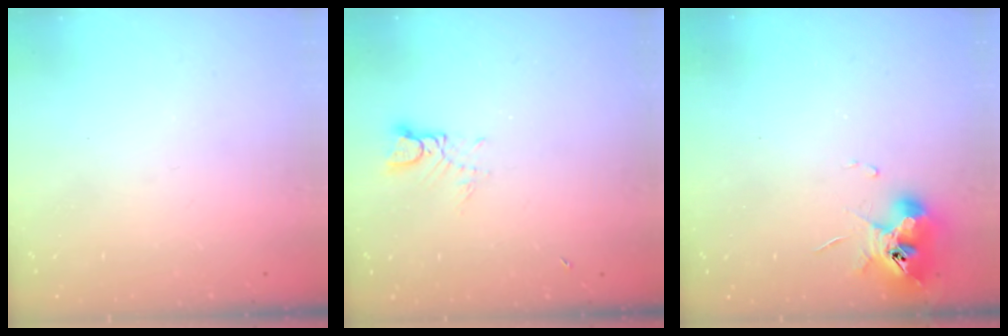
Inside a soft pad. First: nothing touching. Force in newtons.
{"total": 3.1, "press": 3.1, "slide": 0.3}
{"total": 11.9, "press": 11.8, "slide": 1.7}